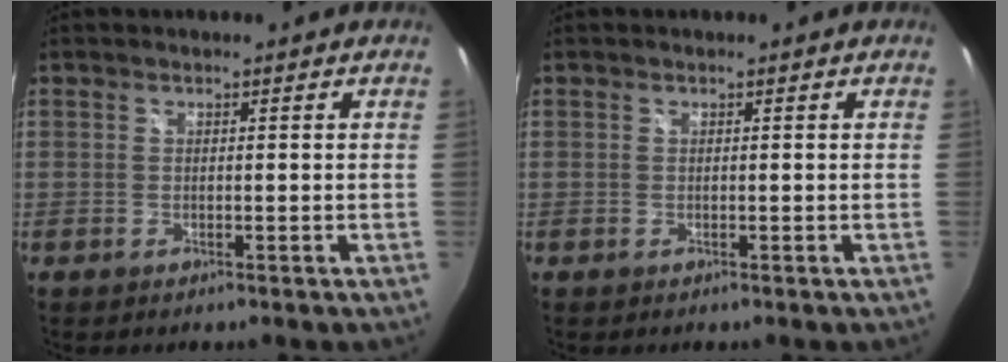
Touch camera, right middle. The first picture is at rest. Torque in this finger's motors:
{"motor_torque": [0.01, -0.03, -0.01, 0.01]}